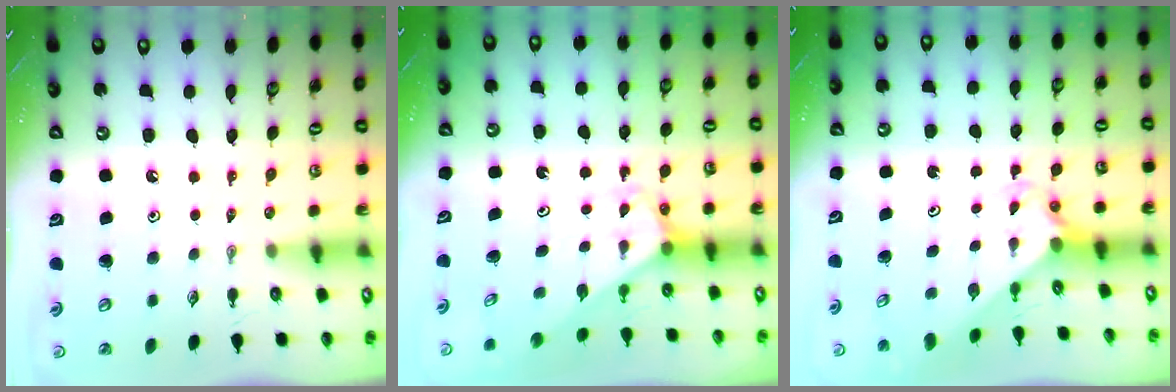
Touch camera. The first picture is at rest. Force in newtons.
{"total": 2.7, "press": 2.7, "slide": 0.2}
{"total": 2.4, "press": 2.4, "slide": 0.2}